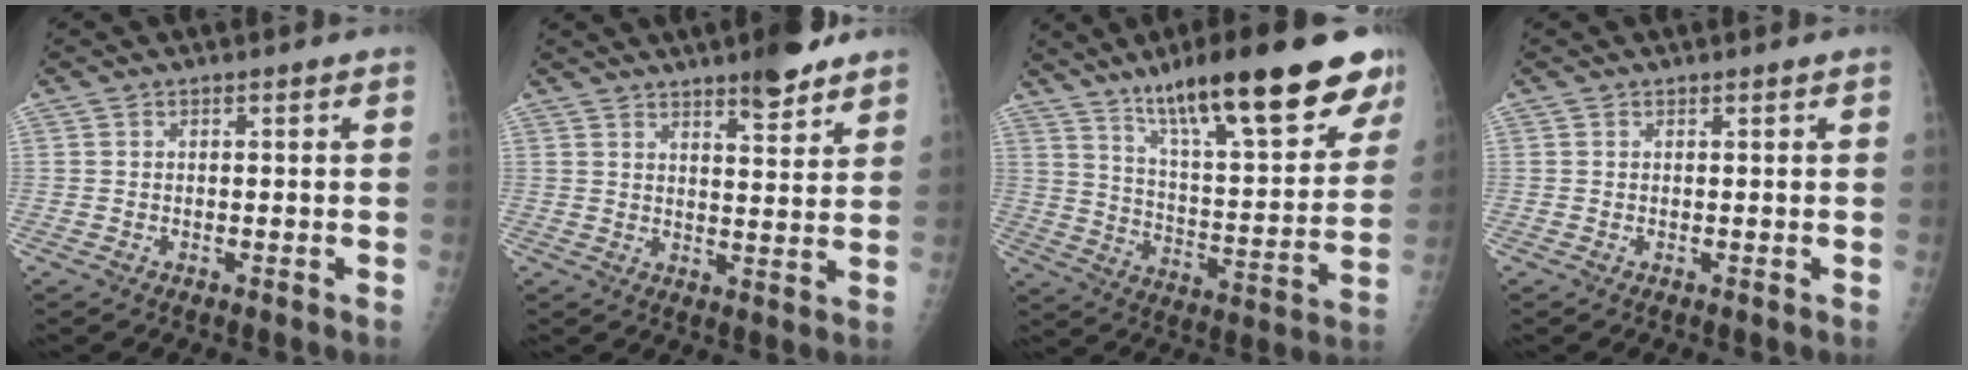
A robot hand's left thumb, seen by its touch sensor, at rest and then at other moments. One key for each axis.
{"total": 7.9, "fx": 5.8, "fy": 1.9, "fz": 5.0, "tx": -0.057, "ty": -0.038, "tz": 0.084}
{"total": 25.6, "fx": 16.9, "fy": 5.8, "fz": 18.3, "tx": -0.250, "ty": -0.054, "tz": 0.268}
{"total": 0.0}